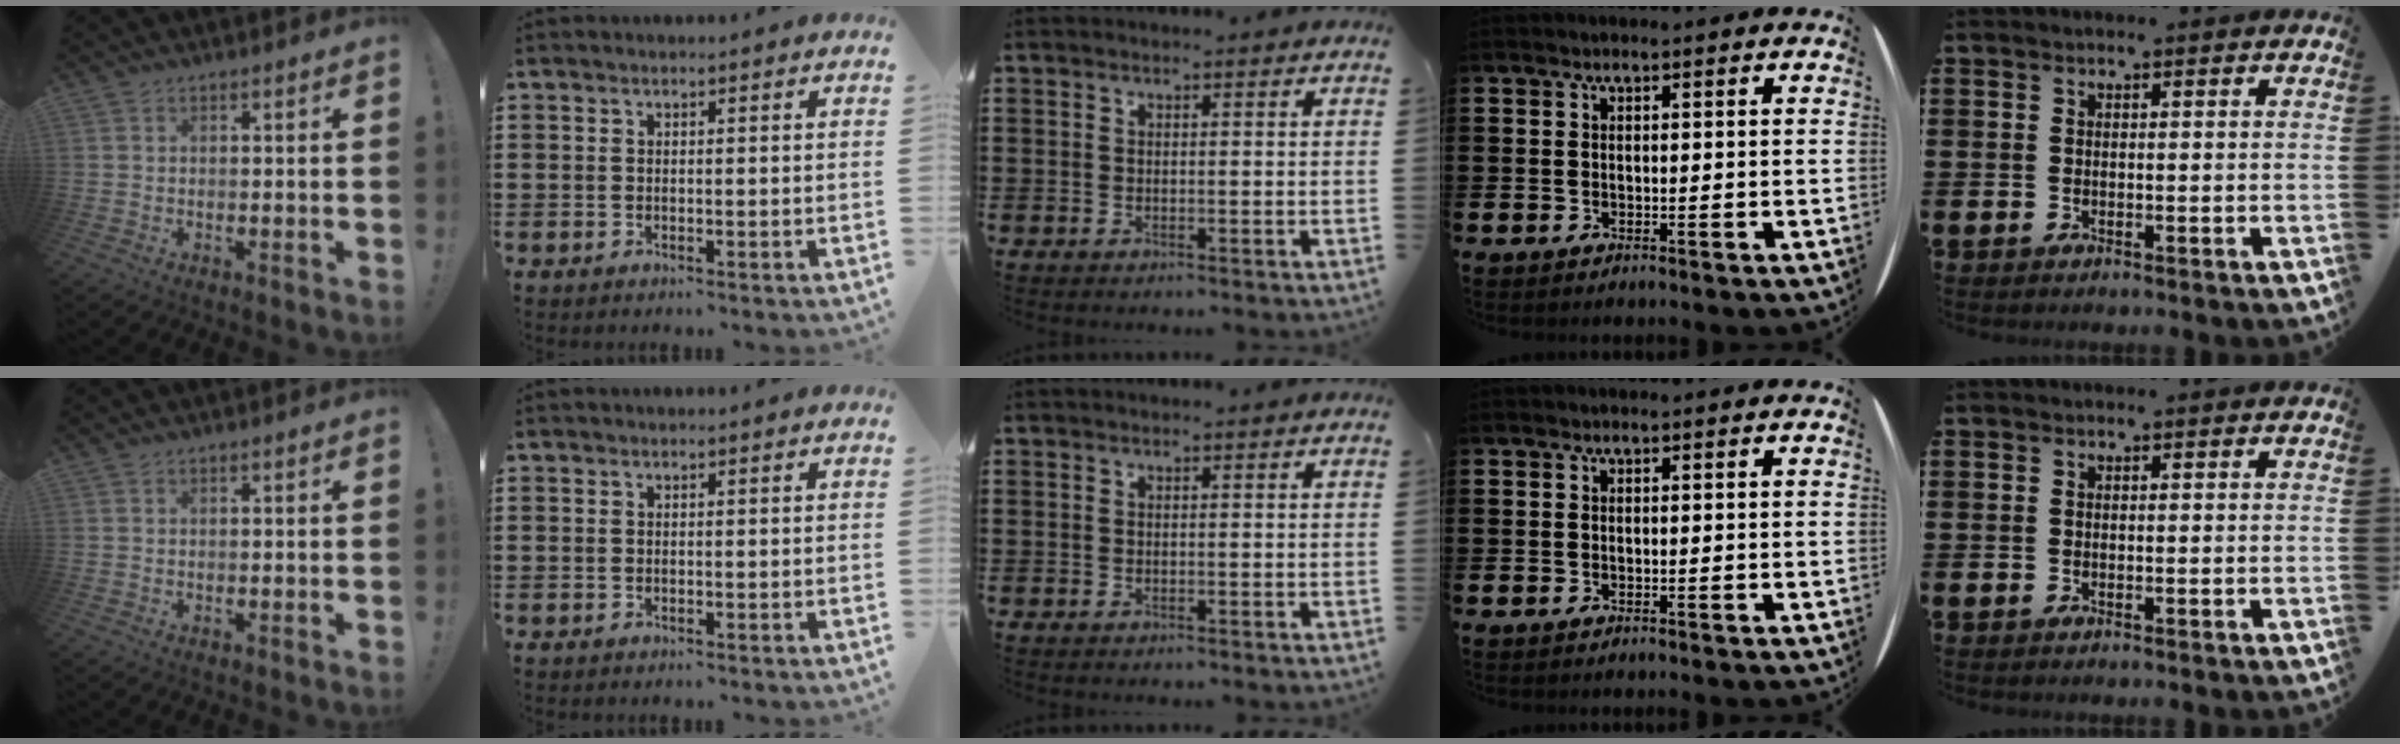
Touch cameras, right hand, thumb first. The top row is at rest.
{}